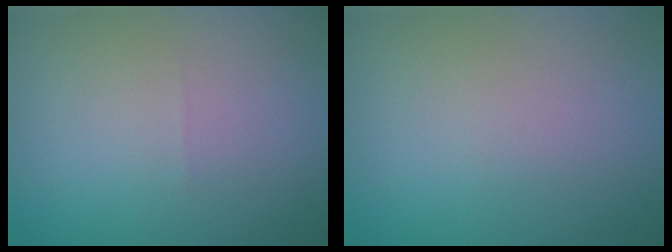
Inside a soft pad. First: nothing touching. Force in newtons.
{"total": 0.0}